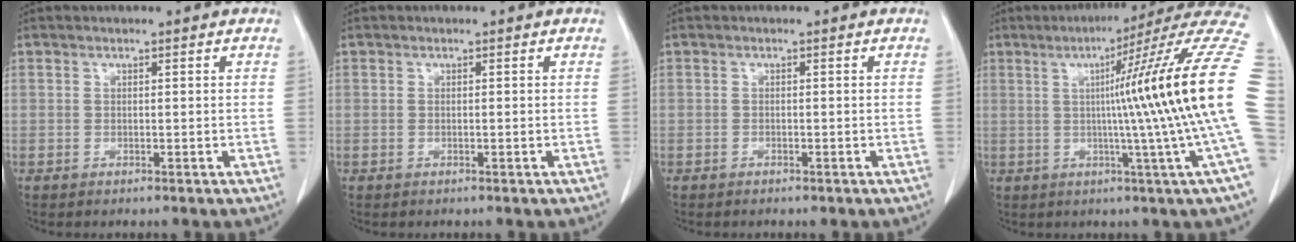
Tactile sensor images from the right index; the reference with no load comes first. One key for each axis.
{"total": 0.0}
{"total": 0.6, "fx": -0.5, "fy": 0.3, "fz": 0.1, "tx": -0.004, "ty": 0.000, "tz": -0.008}
{"total": 22.2, "fx": 1.1, "fy": -3.1, "fz": 21.9, "tx": -0.202, "ty": 0.022, "tz": 0.001}